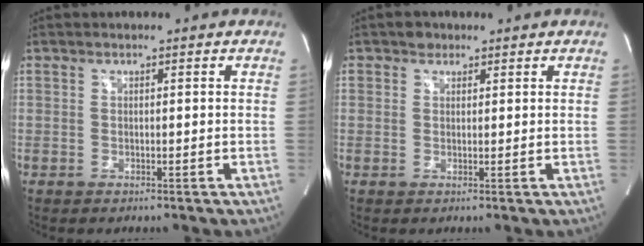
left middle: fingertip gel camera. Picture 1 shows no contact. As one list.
[{"total": 1.4, "force": [0.9, 1.1, 0.2], "torque": [0.000, 0.001, 0.011]}]